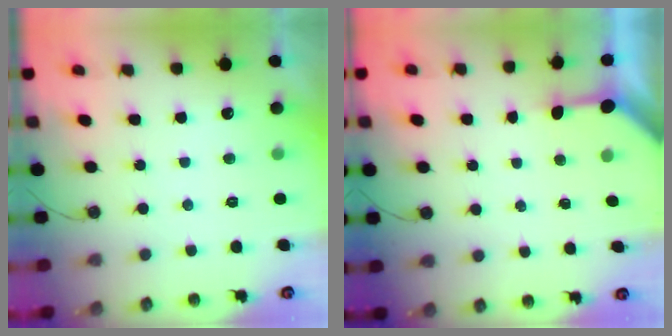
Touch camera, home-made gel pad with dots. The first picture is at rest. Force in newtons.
{"total": 3.3, "press": 3.3, "slide": 0.3}